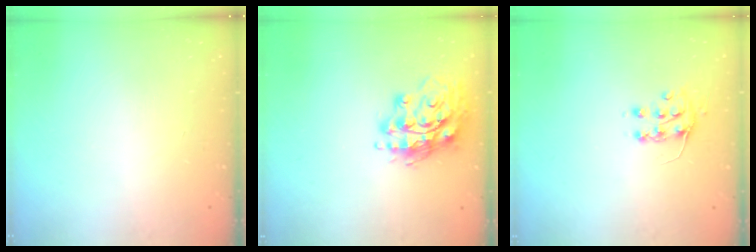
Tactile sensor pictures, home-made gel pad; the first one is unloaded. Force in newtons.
{"total": 16.9, "press": 16.7, "slide": 2.3}
{"total": 7.3, "press": 7.3, "slide": 0.4}